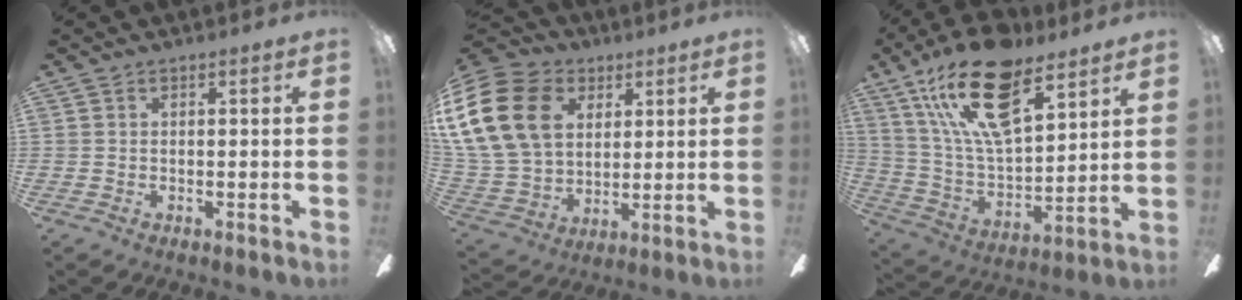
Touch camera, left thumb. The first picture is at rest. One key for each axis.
{"total": 22.2, "fx": 7.4, "fy": 16.6, "fz": 12.8, "tx": -0.286, "ty": -0.013, "tz": 0.137}
{"total": 22.9, "fx": 13.9, "fy": 9.9, "fz": 15.3, "tx": -0.295, "ty": -0.063, "tz": 0.238}